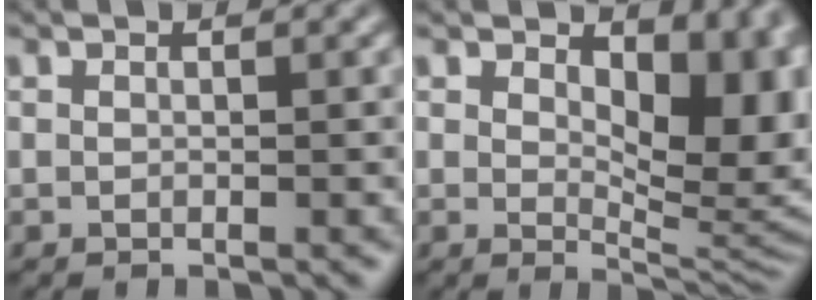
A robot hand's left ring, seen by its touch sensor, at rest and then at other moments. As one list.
[{"total": 9.2, "force": [2.2, 5.0, 7.3], "torque": [-0.090, -0.015, 0.038]}]